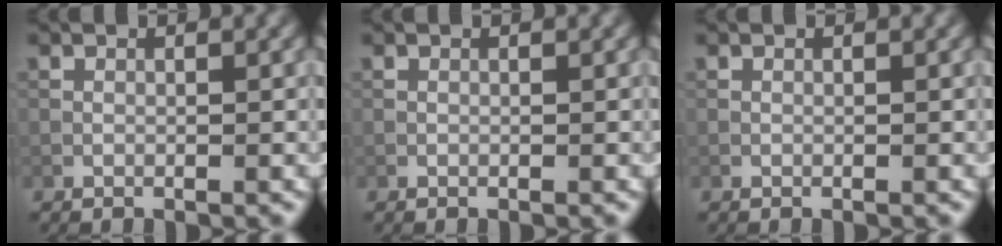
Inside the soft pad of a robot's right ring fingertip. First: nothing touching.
{"total": 0.0}
{"total": 0.0}